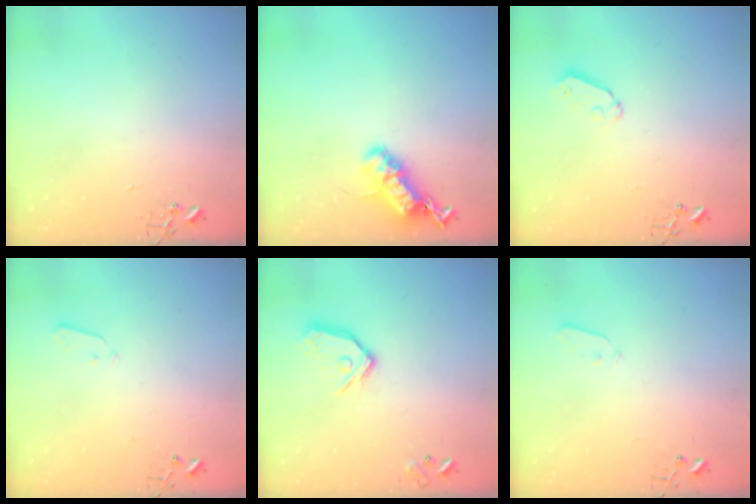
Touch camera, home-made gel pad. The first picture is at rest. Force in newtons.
{"total": 17.2, "press": 17.2, "slide": 0.8}
{"total": 5.4, "press": 5.4, "slide": 0.0}
{"total": 2.0, "press": 2.0, "slide": 0.4}
{"total": 12.2, "press": 12.1, "slide": 1.4}
{"total": 2.2, "press": 2.2, "slide": 0.4}